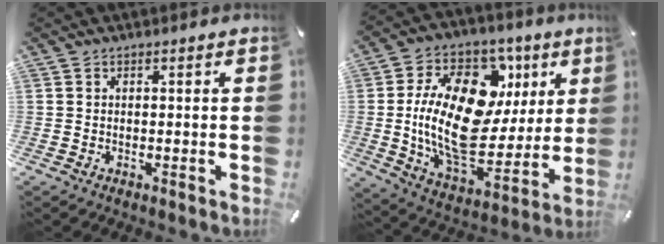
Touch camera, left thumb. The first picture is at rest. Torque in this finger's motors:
{"motor_torque": [2.60, 2.41, 2.22, -0.55, 0.30]}